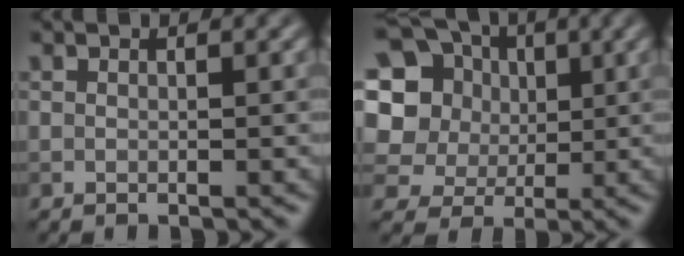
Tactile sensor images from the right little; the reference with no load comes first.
{"total": 14.4, "force": [4.9, 12.2, 5.8], "torque": [-0.173, 0.039, 0.086]}